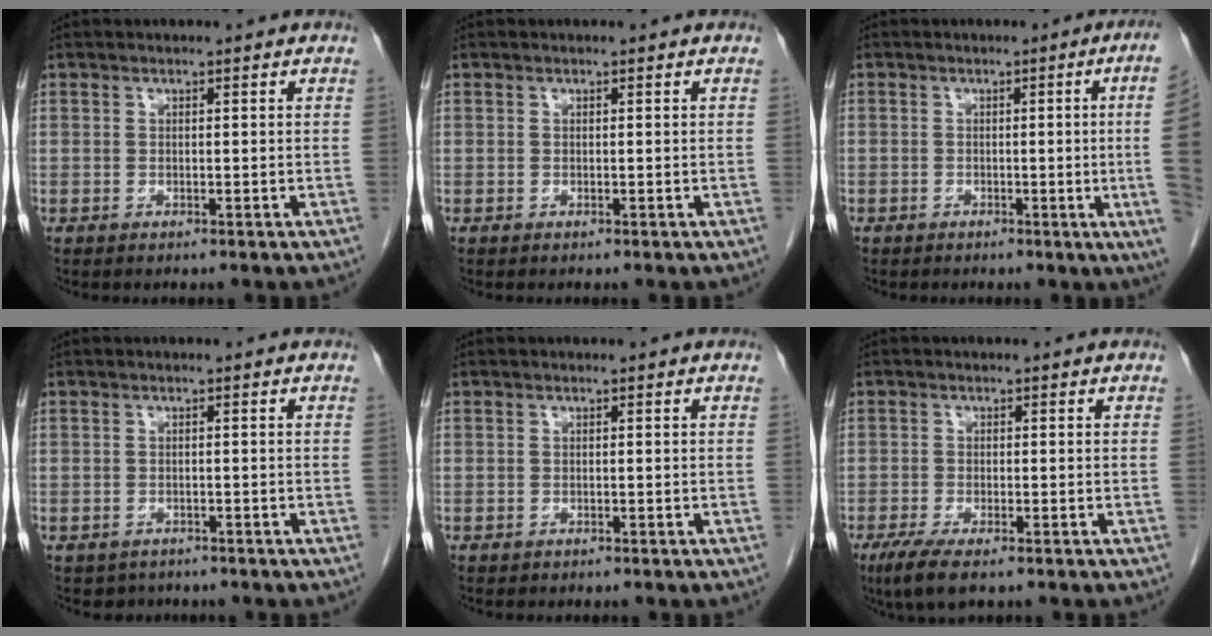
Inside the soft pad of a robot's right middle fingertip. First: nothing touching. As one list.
[{"total": 0.0}, {"total": 8.5, "force": [-0.7, -2.3, 8.2], "torque": [-0.070, -0.011, -0.016]}, {"total": 2.5, "force": [-2.0, 1.5, 0.0], "torque": [-0.008, 0.003, -0.028]}, {"total": 0.0}, {"total": 4.9, "force": [-3.2, 0.9, 3.6], "torque": [-0.068, -0.015, -0.052]}]